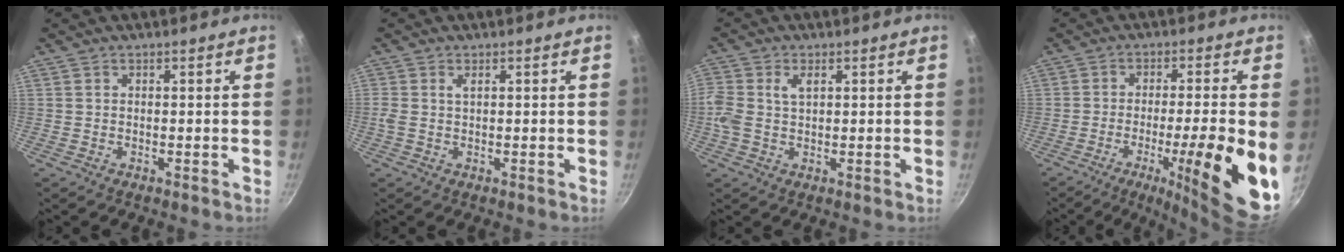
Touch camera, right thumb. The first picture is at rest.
{"total": 1.6, "force": [0.4, 0.6, 1.4], "torque": [-0.034, 0.002, 0.008]}
{"total": 5.2, "force": [0.9, 3.1, 4.1], "torque": [-0.092, 0.010, 0.014]}
{"total": 17.2, "force": [-4.3, 3.0, 16.3], "torque": [-0.221, 0.001, -0.062]}